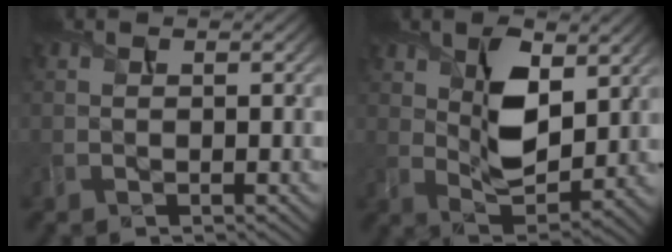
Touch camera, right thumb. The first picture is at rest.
{"total": 8.9, "force": [3.2, 4.7, 6.9], "torque": [-0.136, -0.010, 0.061]}